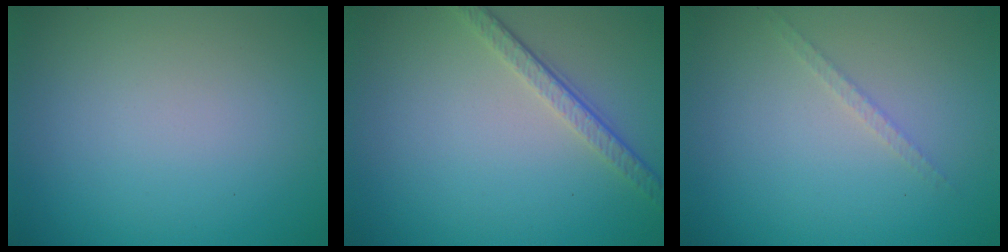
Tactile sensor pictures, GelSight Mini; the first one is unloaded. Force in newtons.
{"total": 3.3, "press": 2.3, "slide": 2.3}
{"total": 1.1, "press": 1.1, "slide": 0.2}